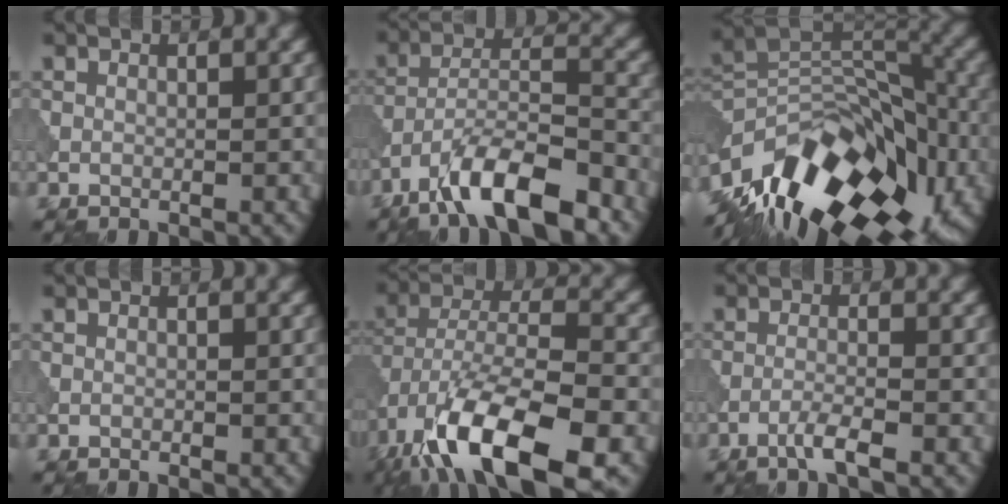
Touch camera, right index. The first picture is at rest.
{"total": 9.0, "force": [-6.2, 2.4, 6.0], "torque": [-0.097, 0.008, -0.115]}
{"total": 14.9, "force": [-8.4, 8.0, 9.3], "torque": [-0.180, 0.021, -0.150]}
{"total": 0.0}
{"total": 13.6, "force": [-8.0, 4.7, 9.9], "torque": [-0.189, -0.007, -0.151]}
{"total": 2.3, "force": [-1.5, 0.2, 1.7], "torque": [-0.032, 0.006, -0.036]}